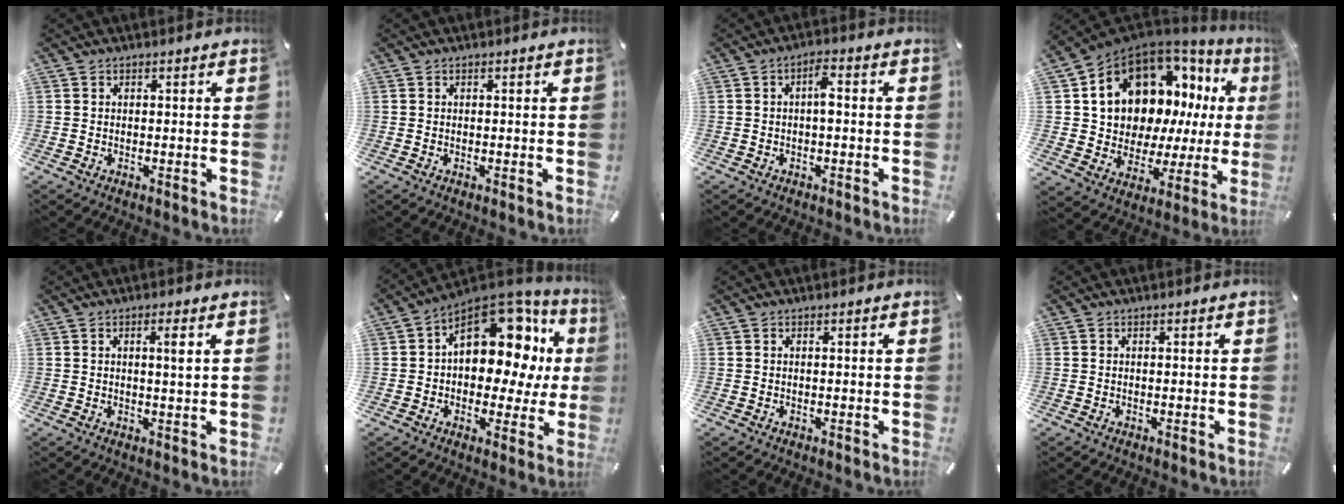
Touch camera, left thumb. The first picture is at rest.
{"total": 0.0}
{"total": 3.8, "force": [-0.2, 1.5, 3.5], "torque": [-0.059, 0.011, -0.009]}
{"total": 15.6, "force": [7.7, 10.9, 8.3], "torque": [-0.139, -0.071, 0.148]}
{"total": 2.9, "force": [0.9, 0.3, 2.8], "torque": [-0.049, -0.002, 0.010]}
{"total": 18.0, "force": [5.9, 11.6, 12.4], "torque": [-0.147, -0.048, 0.100]}
{"total": 0.0}
{"total": 0.0}